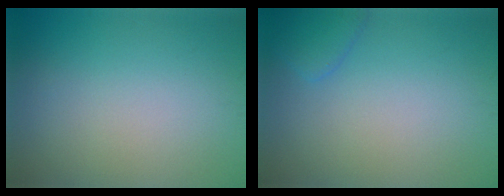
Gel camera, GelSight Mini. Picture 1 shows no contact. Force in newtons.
{"total": 1.9, "press": 1.9, "slide": 0.1}